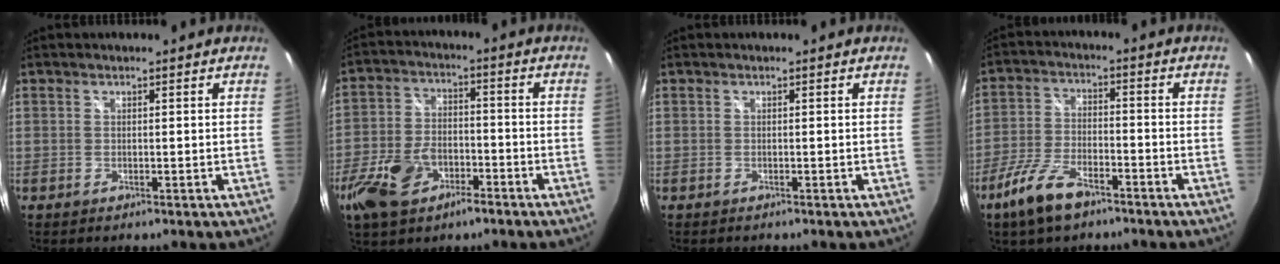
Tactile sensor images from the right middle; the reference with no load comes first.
{"total": 12.8, "force": [-6.9, 7.4, 7.8], "torque": [-0.183, -0.003, -0.126]}
{"total": 0.6, "force": [0.4, -0.4, -0.1], "torque": [0.004, -0.003, 0.002]}
{"total": 9.1, "force": [-6.1, 3.5, 5.9], "torque": [-0.134, -0.007, -0.118]}